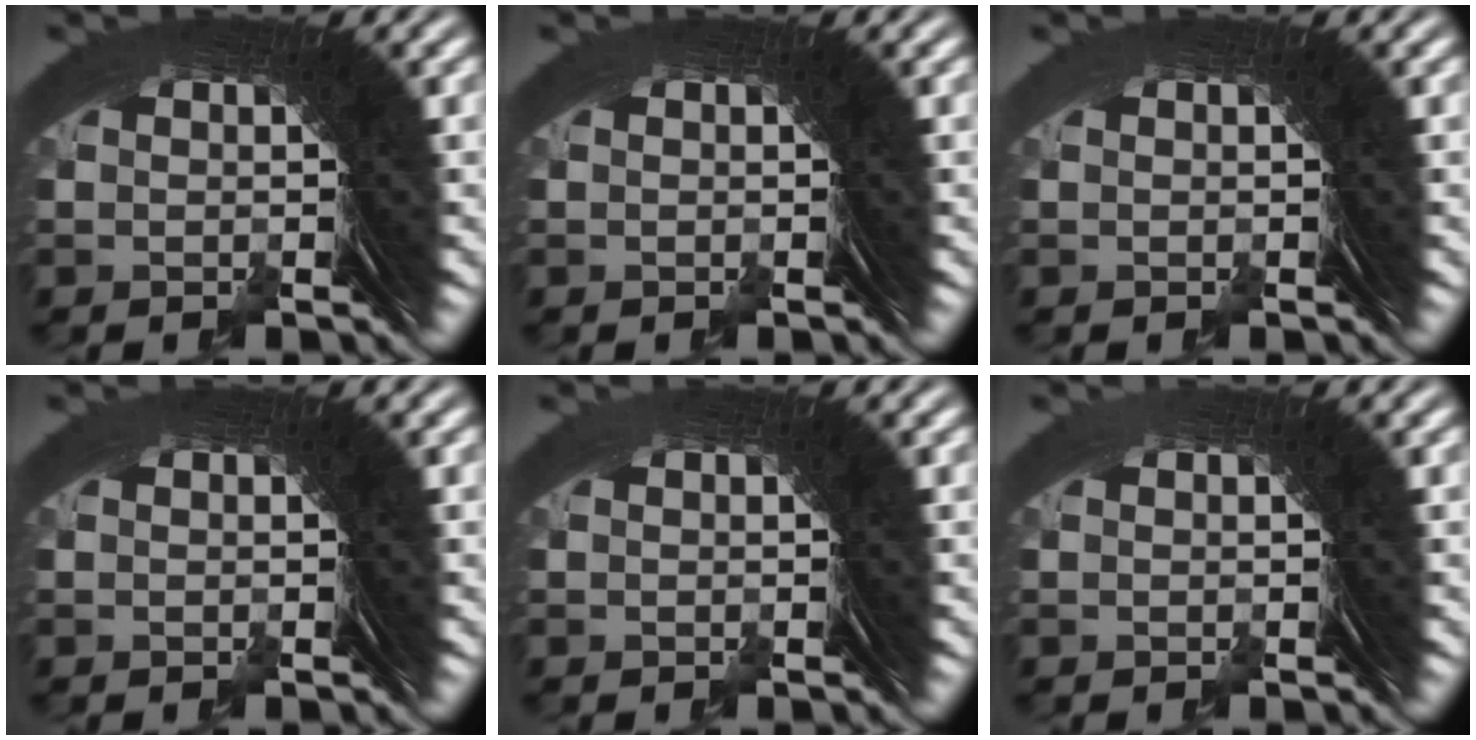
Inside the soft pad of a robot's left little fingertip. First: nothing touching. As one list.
[{"total": 0.0}, {"total": 0.5, "force": [-0.1, -0.3, -0.4], "torque": [0.012, 0.003, -0.001]}, {"total": 0.0}, {"total": 0.6, "force": [-0.3, -0.3, -0.4], "torque": [0.010, 0.002, -0.005]}, {"total": 0.8, "force": [-0.4, -0.5, -0.6], "torque": [0.016, 0.004, -0.005]}]